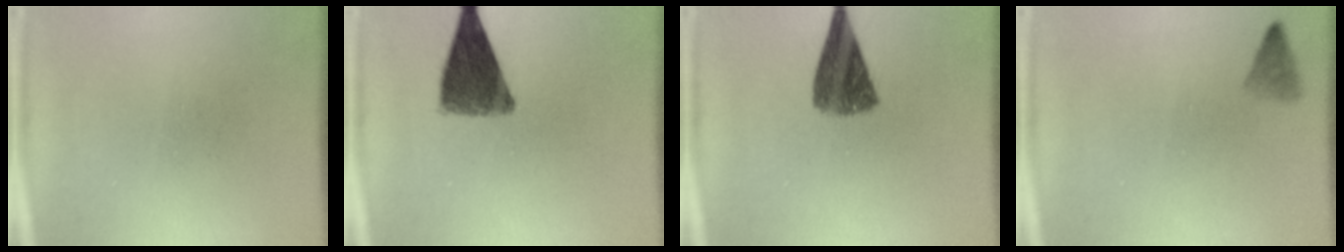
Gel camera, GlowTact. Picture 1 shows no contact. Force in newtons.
{"total": 9.3}
{"total": 7.6}
{"total": 1.6}